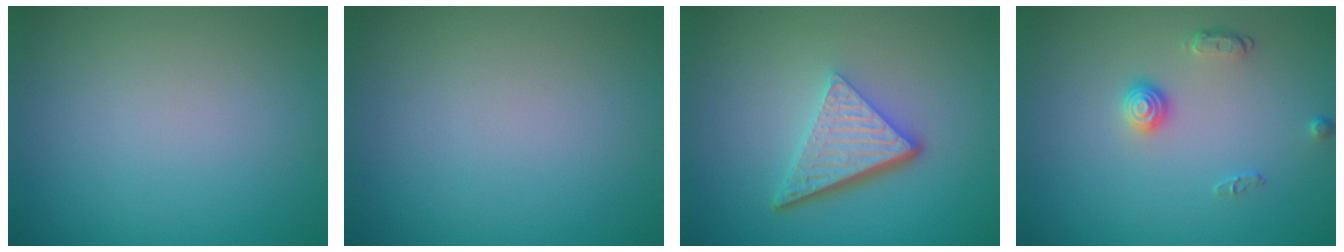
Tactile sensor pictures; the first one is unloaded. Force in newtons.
{"total": 0.0}
{"total": 5.3, "press": 3.6, "slide": 3.8}
{"total": 1.7, "press": 1.4, "slide": 1.0}